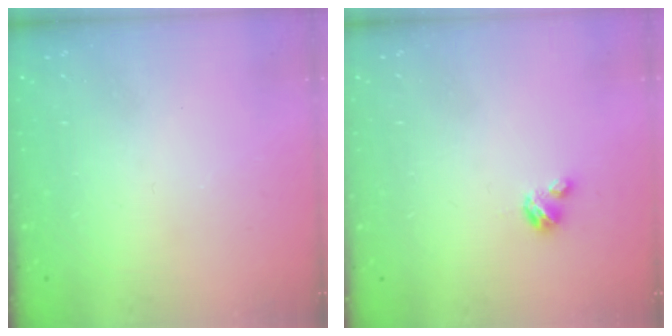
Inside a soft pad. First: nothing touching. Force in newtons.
{"total": 2.9, "press": 2.9, "slide": 0.3}